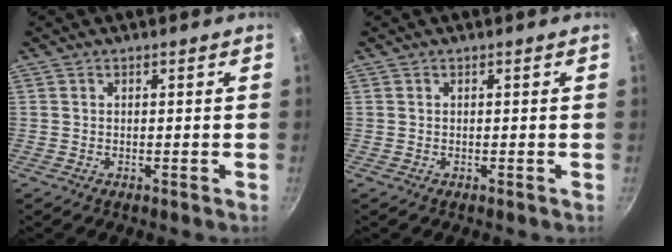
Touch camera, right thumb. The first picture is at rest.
{"total": 0.0}